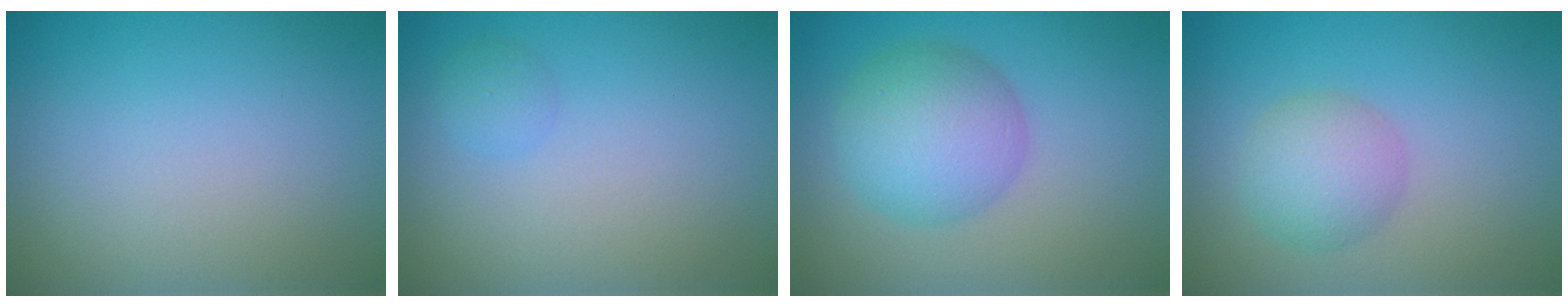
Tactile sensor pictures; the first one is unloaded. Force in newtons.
{"total": 0.8, "press": 0.8, "slide": 0.0}
{"total": 5.7, "press": 5.7, "slide": 0.1}
{"total": 3.4, "press": 3.4, "slide": 0.1}